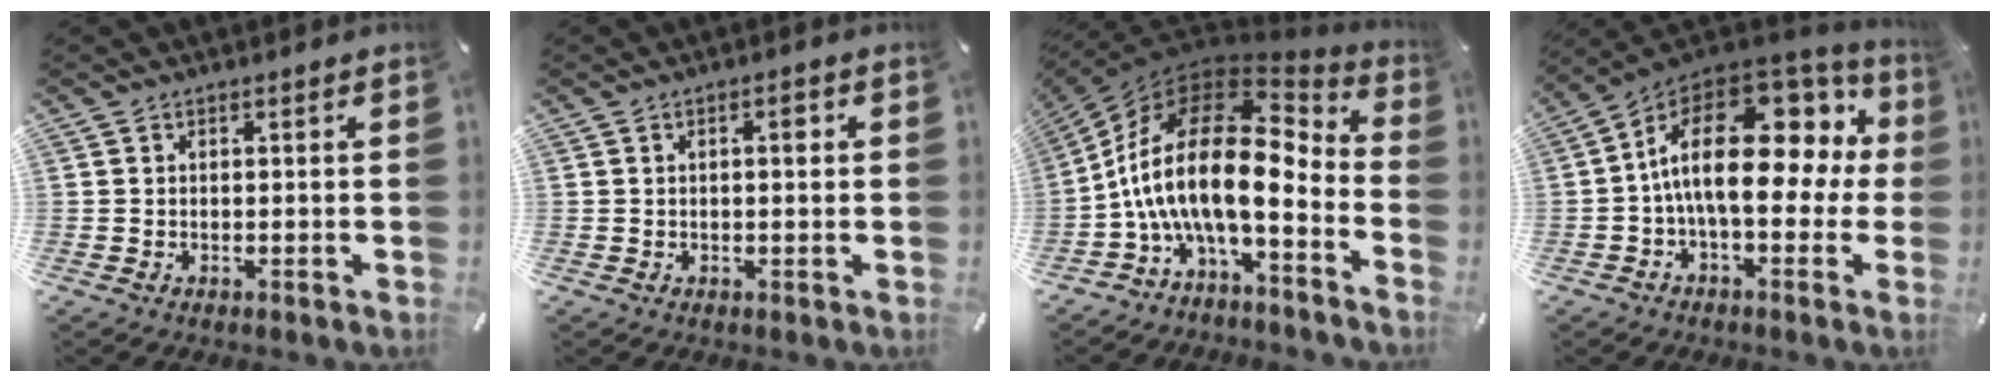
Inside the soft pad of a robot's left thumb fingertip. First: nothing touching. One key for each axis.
{"total": 2.4, "fx": 0.4, "fy": 0.9, "fz": 2.1, "tx": -0.028, "ty": 0.002, "tz": 0.001}
{"total": 21.8, "fx": -0.9, "fy": 9.5, "fz": 19.6, "tx": -0.416, "ty": -0.031, "tz": -0.019}
{"total": 21.5, "fx": 3.1, "fy": 10.5, "fz": 18.5, "tx": -0.328, "ty": -0.023, "tz": 0.057}